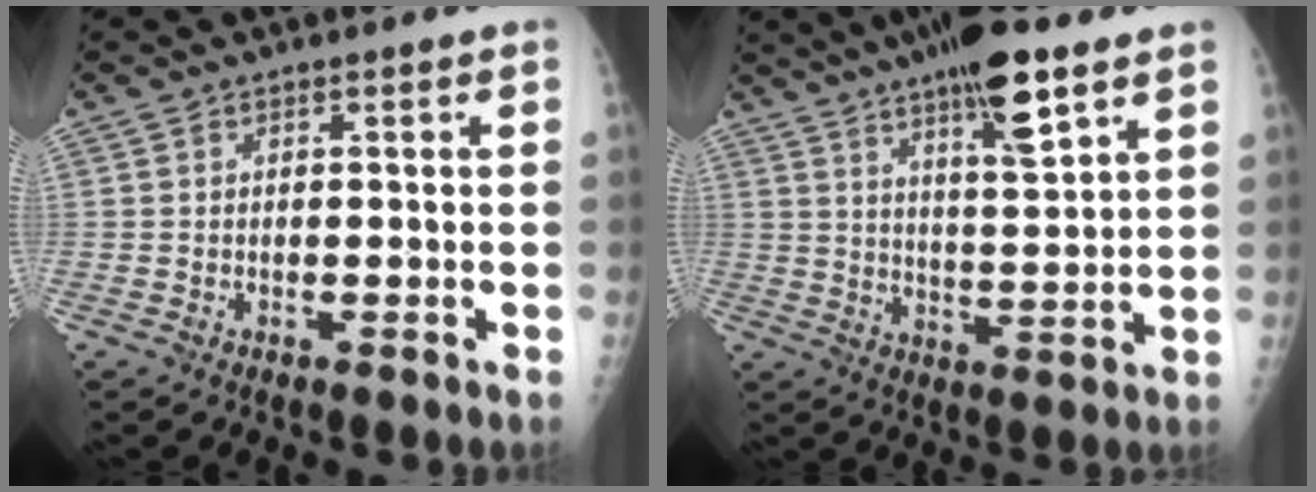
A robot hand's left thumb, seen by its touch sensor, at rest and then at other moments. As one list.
[{"total": 13.7, "force": [8.4, 3.1, 10.4], "torque": [-0.157, -0.034, 0.135]}]